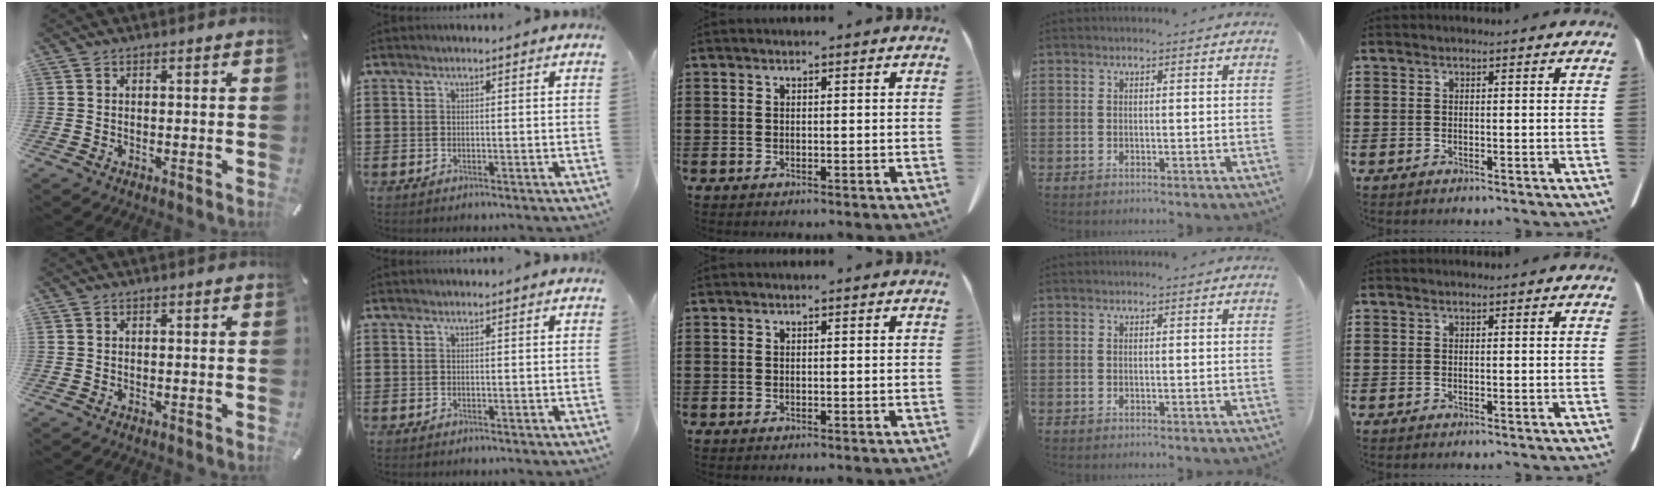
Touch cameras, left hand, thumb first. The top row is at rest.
{}